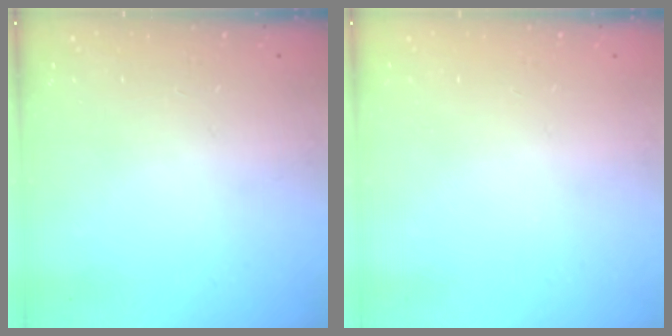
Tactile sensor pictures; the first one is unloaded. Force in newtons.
{"total": 0.0}